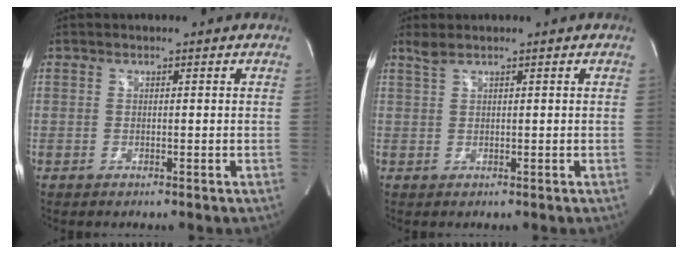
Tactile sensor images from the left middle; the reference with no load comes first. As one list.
[{"total": 1.3, "force": [1.2, -0.1, 0.7], "torque": [-0.022, 0.013, 0.028]}]